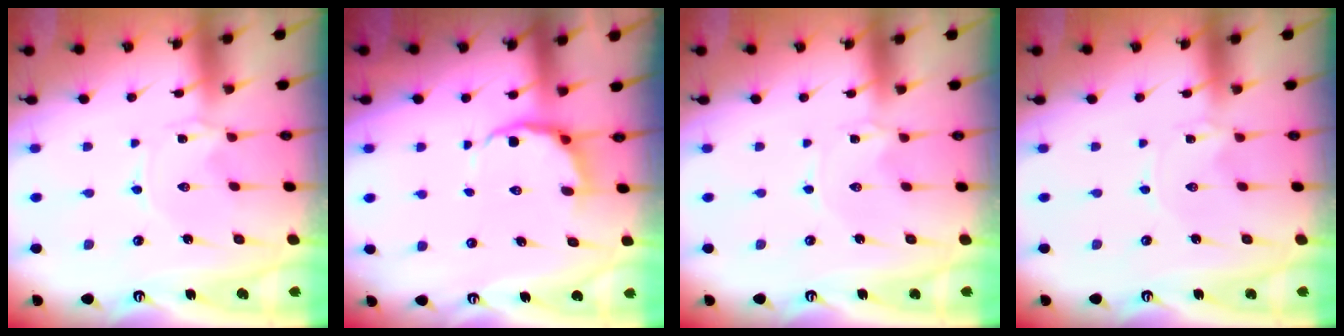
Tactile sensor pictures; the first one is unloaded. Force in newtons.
{"total": 6.3, "press": 5.7, "slide": 2.7}
{"total": 0.7, "press": 0.7, "slide": 0.1}
{"total": 0.0}